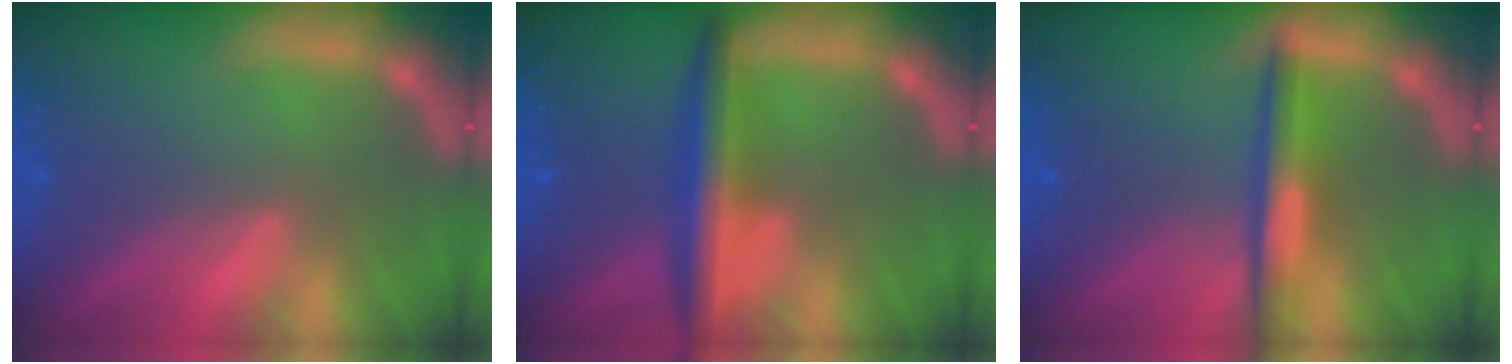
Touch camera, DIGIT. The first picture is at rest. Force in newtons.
{"total": 5.0}
{"total": 4.0}